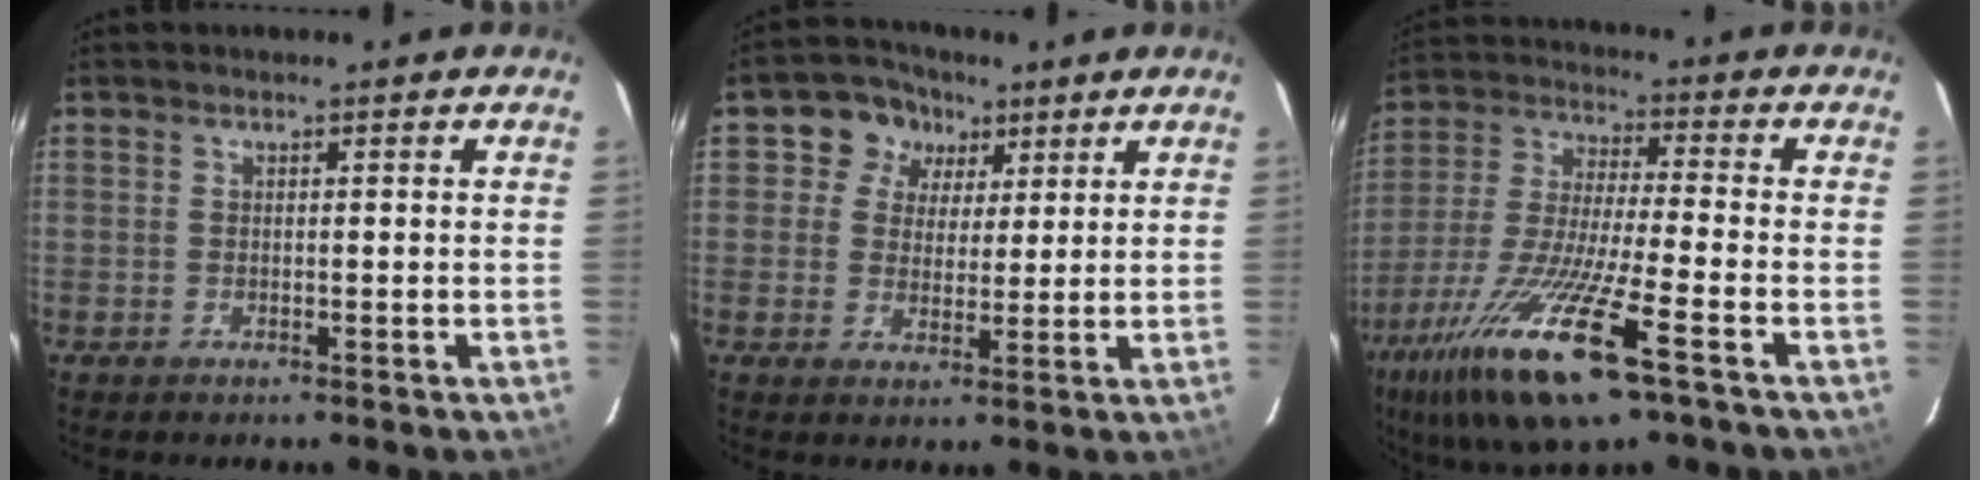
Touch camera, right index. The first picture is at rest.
{"total": 6.9, "force": [2.7, 6.2, 1.1], "torque": [-0.014, 0.017, 0.038]}
{"total": 19.6, "force": [-11.0, 3.1, 15.9], "torque": [-0.331, -0.045, -0.212]}